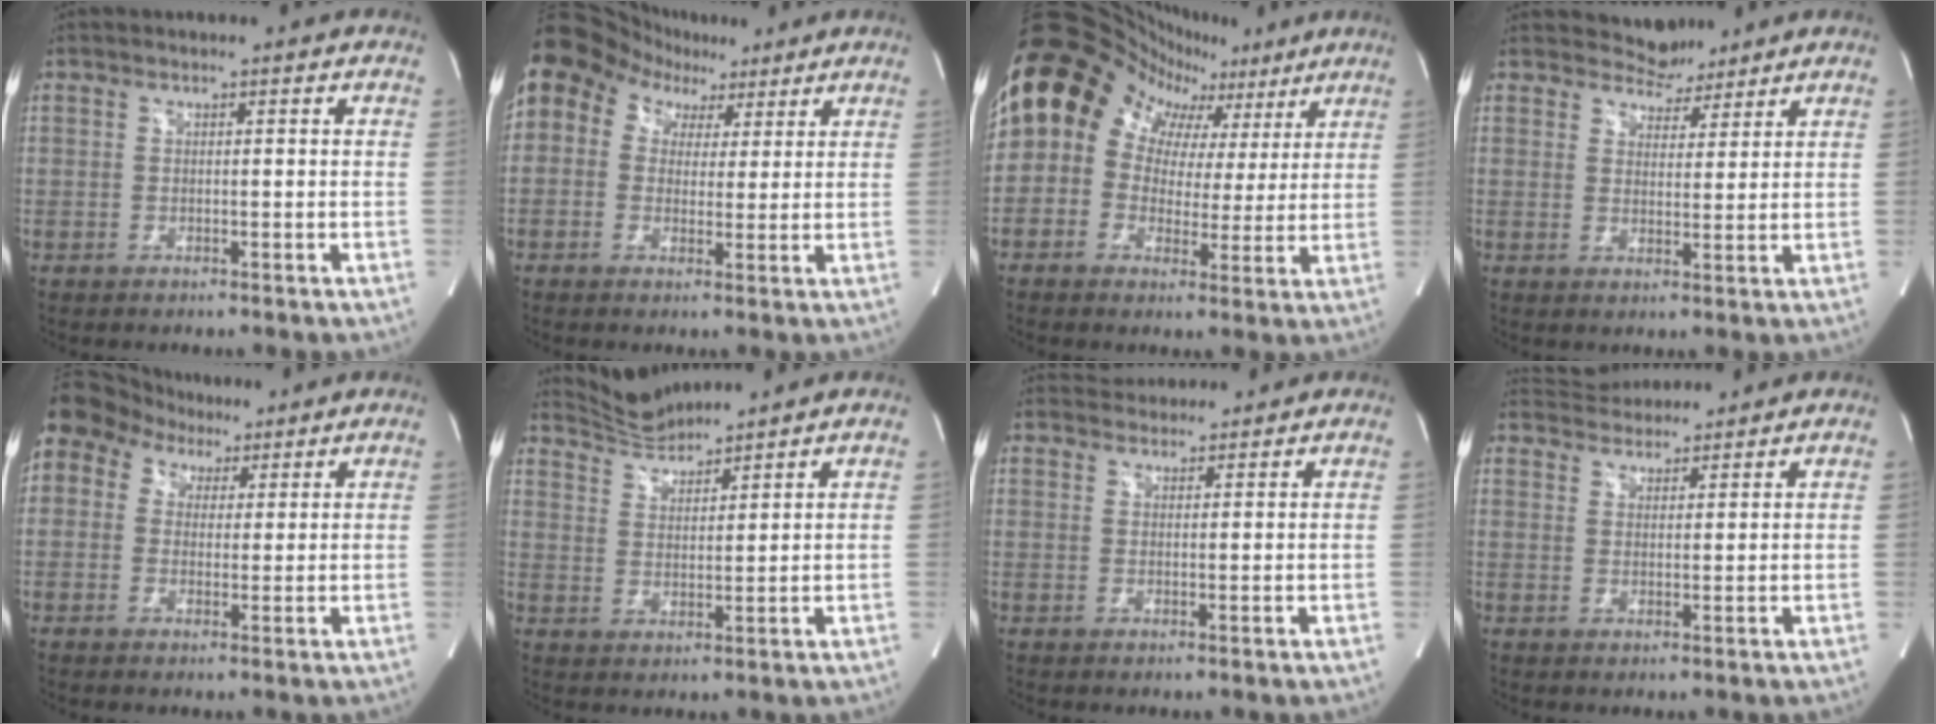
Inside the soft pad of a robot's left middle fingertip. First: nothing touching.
{"total": 9.6, "force": [5.1, 7.3, 3.5], "torque": [-0.062, 0.057, 0.091]}
{"total": 17.8, "force": [7.9, 13.8, 8.1], "torque": [-0.151, 0.080, 0.115]}
{"total": 4.3, "force": [3.9, 1.7, -0.1], "torque": [0.006, 0.001, 0.062]}
{"total": 16.2, "force": [8.5, 12.5, 5.9], "torque": [-0.199, 0.085, 0.164]}
{"total": 5.5, "force": [5.5, -0.2, -0.3], "torque": [-0.006, 0.009, 0.113]}
{"total": 4.4, "force": [4.2, 1.2, 0.2], "torque": [-0.006, 0.027, 0.069]}
{"total": 7.2, "force": [6.9, 1.6, 1.3], "torque": [-0.027, 0.027, 0.110]}